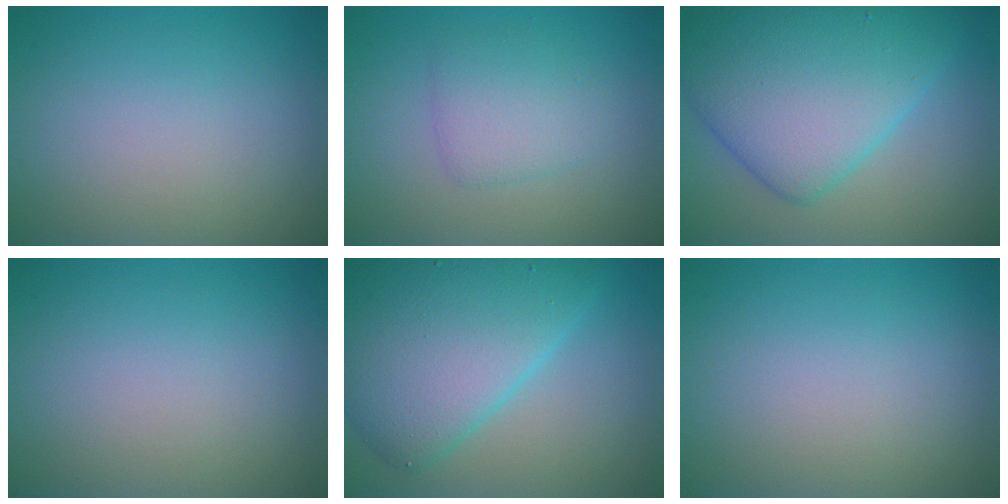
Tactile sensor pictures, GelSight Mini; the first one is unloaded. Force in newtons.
{"total": 2.7, "press": 2.7, "slide": 0.1}
{"total": 9.5, "press": 9.5, "slide": 0.2}
{"total": 0.0}
{"total": 9.8, "press": 9.8, "slide": 0.3}
{"total": 0.0}